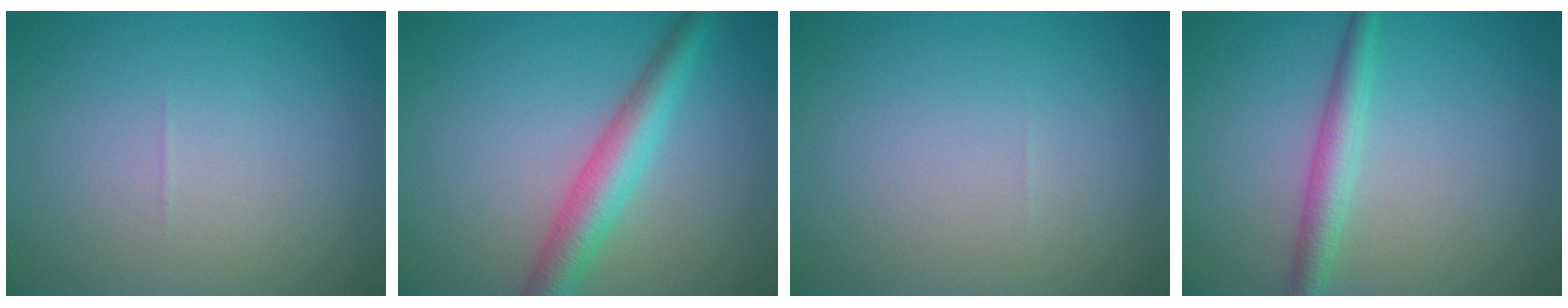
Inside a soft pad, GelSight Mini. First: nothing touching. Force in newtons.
{"total": 4.4, "press": 4.4, "slide": 0.1}
{"total": 0.0}
{"total": 2.7, "press": 2.7, "slide": 0.0}